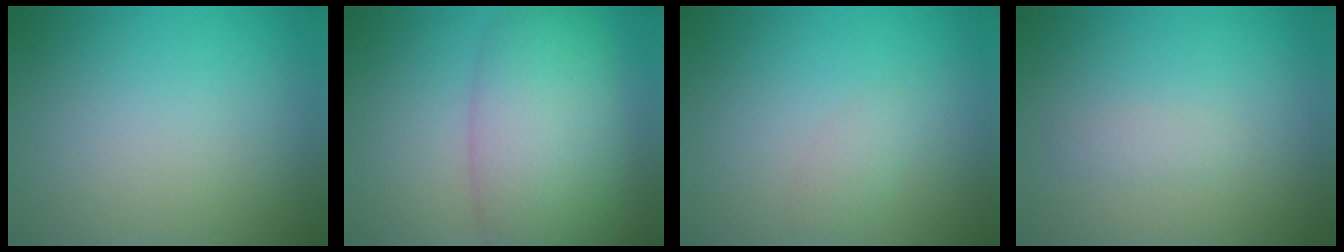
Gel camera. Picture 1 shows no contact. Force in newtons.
{"total": 8.6, "press": 8.6, "slide": 0.3}
{"total": 1.1, "press": 1.1, "slide": 0.1}
{"total": 0.8, "press": 0.8, "slide": 0.0}